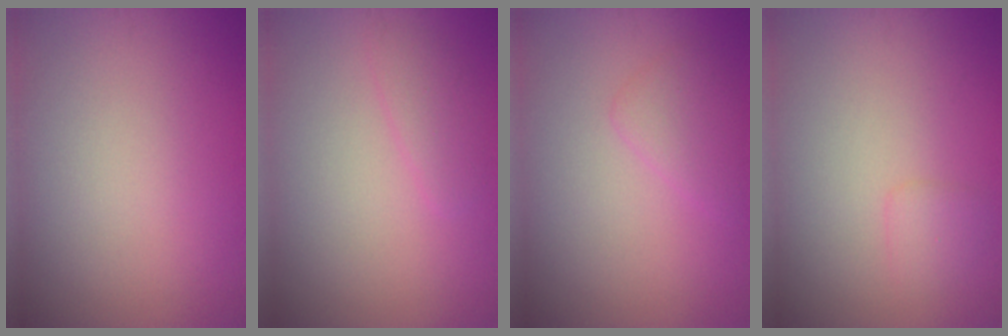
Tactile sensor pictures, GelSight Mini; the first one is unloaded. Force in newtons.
{"total": 1.5, "press": 1.5, "slide": 0.1}
{"total": 2.0, "press": 2.0, "slide": 0.1}
{"total": 1.0, "press": 1.0, "slide": 0.1}